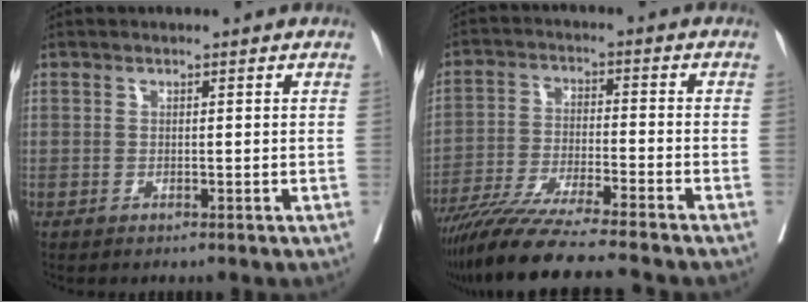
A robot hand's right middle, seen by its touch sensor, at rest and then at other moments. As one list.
[{"total": 13.8, "force": [-11.9, -1.2, 7.0], "torque": [-0.113, -0.031, -0.199]}]